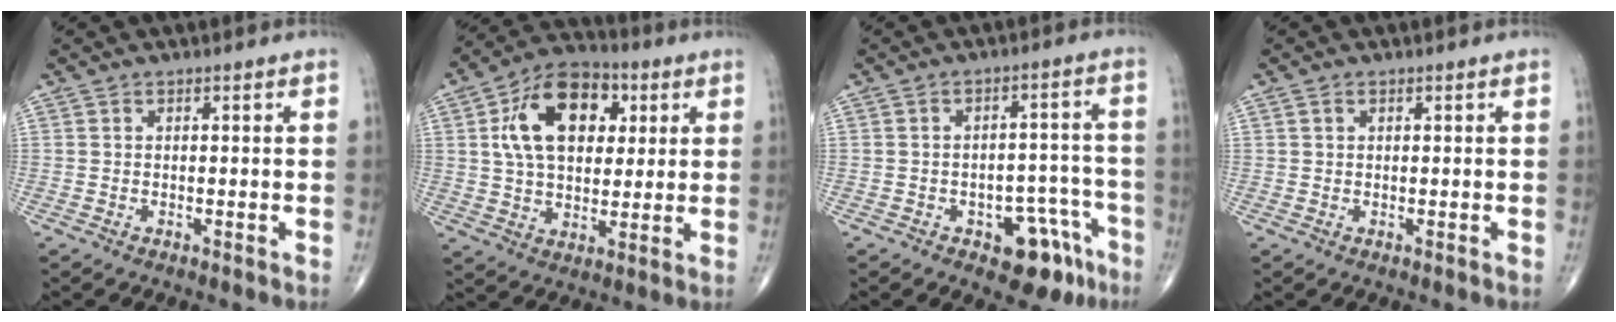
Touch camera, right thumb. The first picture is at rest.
{"total": 16.9, "force": [4.7, 10.8, 12.1], "torque": [-0.177, 0.004, 0.076]}
{"total": 10.1, "force": [-5.6, 5.3, 6.5], "torque": [-0.044, 0.046, -0.067]}
{"total": 0.7, "force": [0.3, 0.5, 0.4], "torque": [-0.008, 0.003, 0.006]}